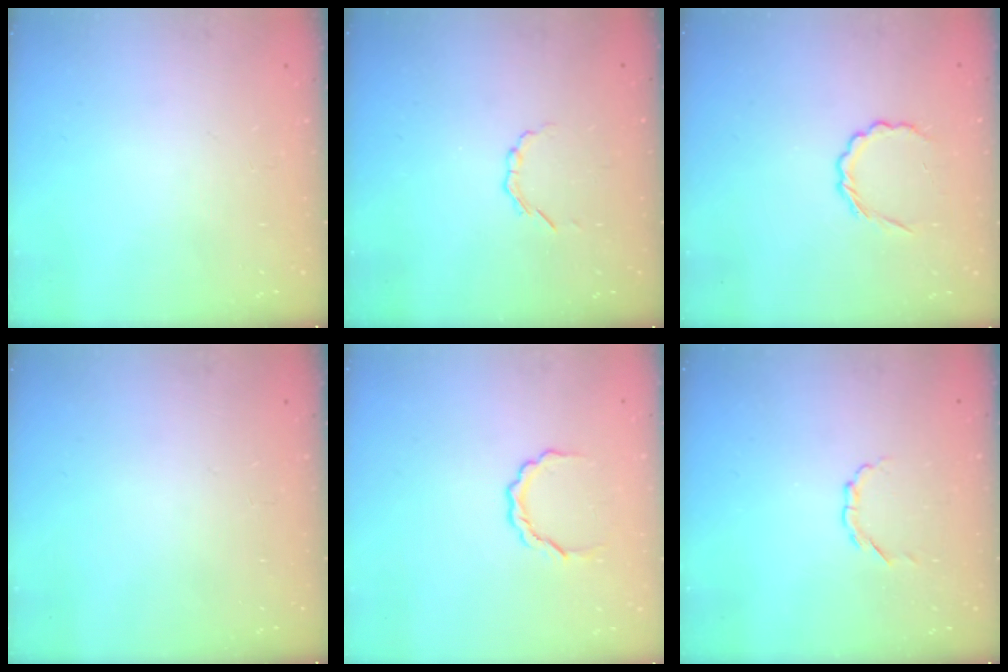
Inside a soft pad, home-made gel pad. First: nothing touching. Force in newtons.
{"total": 3.2, "press": 3.1, "slide": 0.7}
{"total": 4.3, "press": 3.9, "slide": 1.6}
{"total": 0.0}
{"total": 3.7, "press": 3.7, "slide": 0.2}
{"total": 2.7, "press": 2.5, "slide": 1.0}